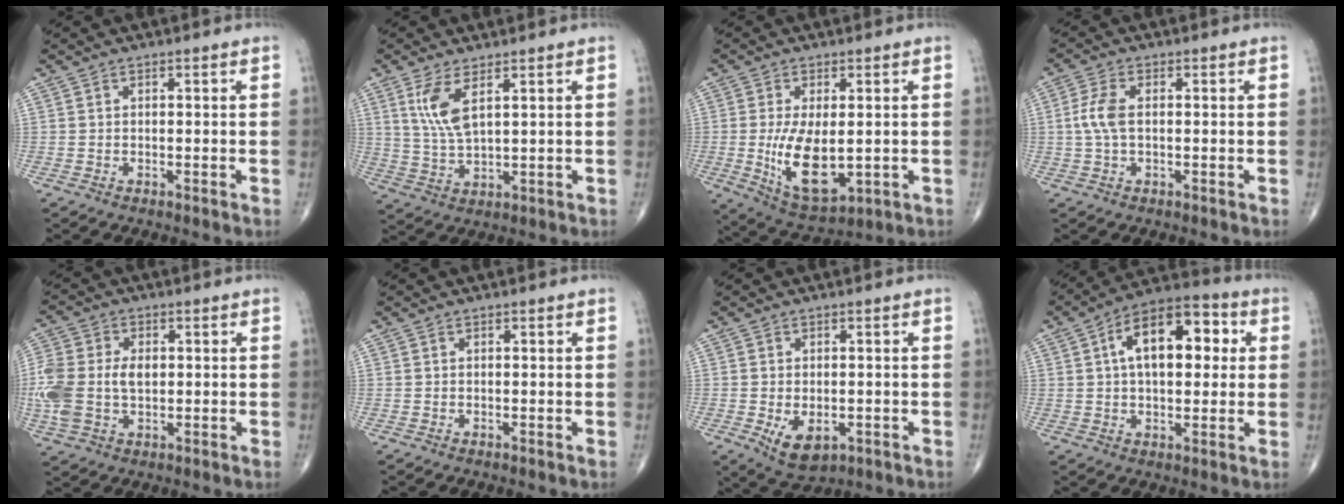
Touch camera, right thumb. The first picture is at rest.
{"total": 6.7, "force": [3.0, 2.2, 5.6], "torque": [-0.119, -0.019, 0.071]}
{"total": 11.5, "force": [-1.0, 5.4, 10.1], "torque": [-0.175, -0.023, 0.001]}
{"total": 4.6, "force": [0.2, 2.2, 4.0], "torque": [-0.106, 0.007, 0.000]}
{"total": 13.8, "force": [-0.1, 9.4, 10.2], "torque": [-0.255, 0.010, 0.005]}
{"total": 0.0}
{"total": 6.5, "force": [-1.9, 3.8, 4.9], "torque": [-0.072, -0.005, -0.017]}
{"total": 15.4, "force": [3.4, 8.2, 12.6], "torque": [-0.171, 0.024, 0.046]}